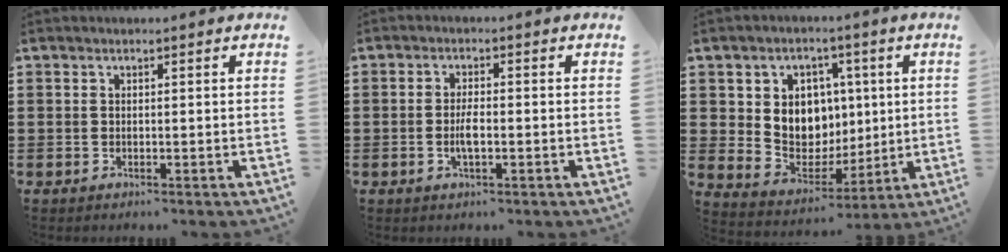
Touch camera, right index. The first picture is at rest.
{"total": 3.0, "force": [-0.7, 0.9, 2.8], "torque": [-0.065, -0.003, -0.018]}
{"total": 8.2, "force": [2.0, 7.4, 3.1], "torque": [-0.063, -0.006, 0.038]}